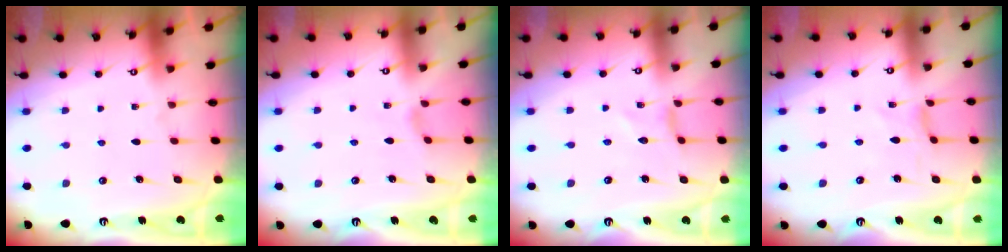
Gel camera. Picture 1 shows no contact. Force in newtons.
{"total": 1.1, "press": 1.1, "slide": 0.4}
{"total": 0.0}
{"total": 0.0}